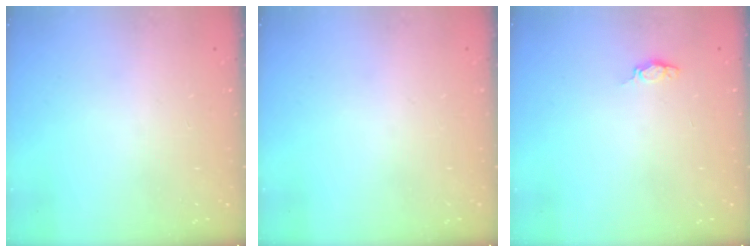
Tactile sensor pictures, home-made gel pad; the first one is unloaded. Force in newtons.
{"total": 0.0}
{"total": 3.9, "press": 3.8, "slide": 0.6}